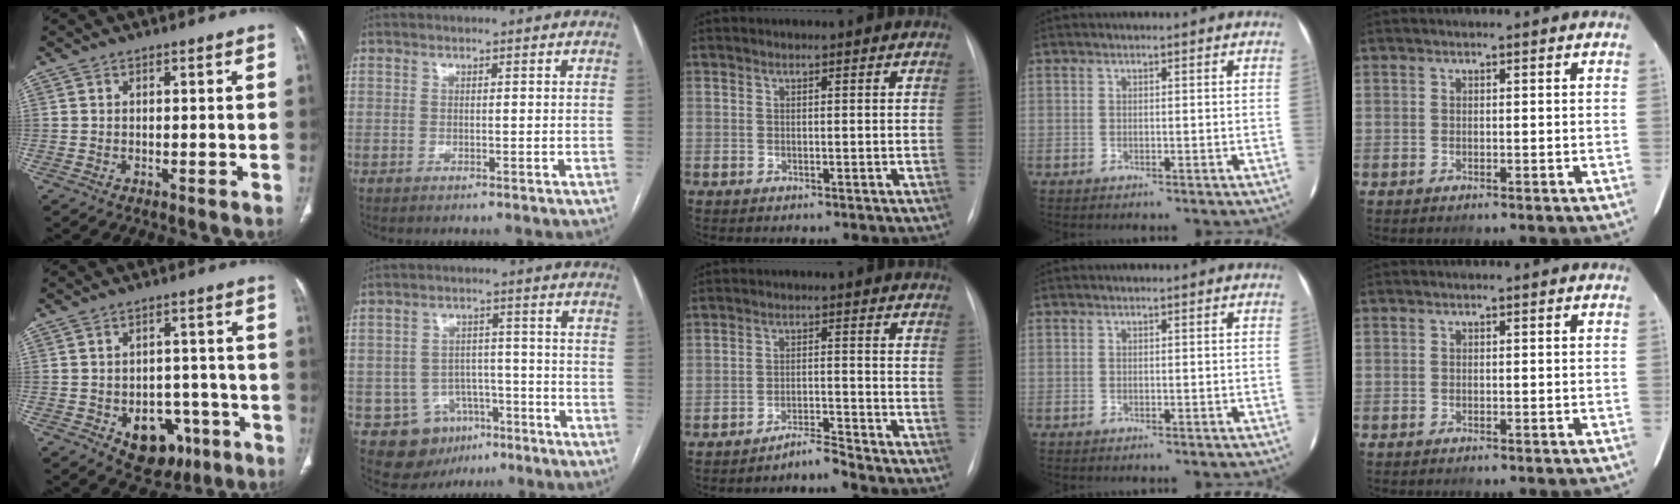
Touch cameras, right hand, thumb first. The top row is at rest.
{"thumb": {"total": 11.4, "force": [-5.0, 8.0, 6.4], "torque": [-0.049, 0.035, -0.054]}, "index": {"total": 9.0, "force": [-4.5, 7.4, 2.5], "torque": [-0.036, 0.018, -0.057]}, "middle": {"total": 2.9, "force": [-2.8, -0.7, 0.3], "torque": [0.000, -0.014, -0.050]}}